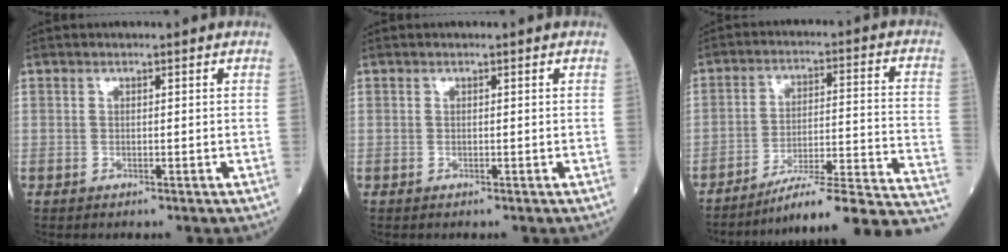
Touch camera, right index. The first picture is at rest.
{"total": 0.0}
{"total": 20.5, "force": [-18.4, -0.6, 9.1], "torque": [-0.064, 0.015, -0.259]}